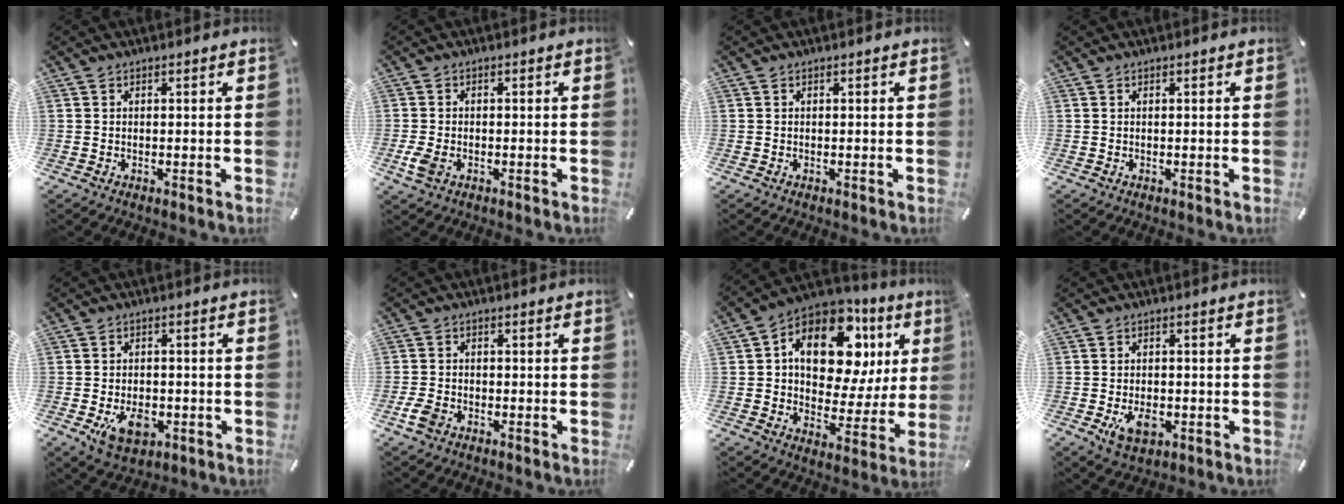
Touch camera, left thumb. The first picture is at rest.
{"total": 3.8, "force": [-1.3, 2.4, 2.6], "torque": [-0.070, -0.004, -0.028]}
{"total": 0.0}
{"total": 0.0}
{"total": 7.6, "force": [-2.4, 5.2, 5.0], "torque": [-0.084, 0.005, -0.042]}
{"total": 3.9, "force": [-1.8, 2.7, 2.1], "torque": [-0.054, 0.002, -0.037]}
{"total": 18.3, "force": [7.1, 11.1, 12.8], "torque": [-0.195, -0.032, 0.122]}
{"total": 6.5, "force": [-2.1, 4.2, 4.4], "torque": [-0.078, 0.001, -0.040]}